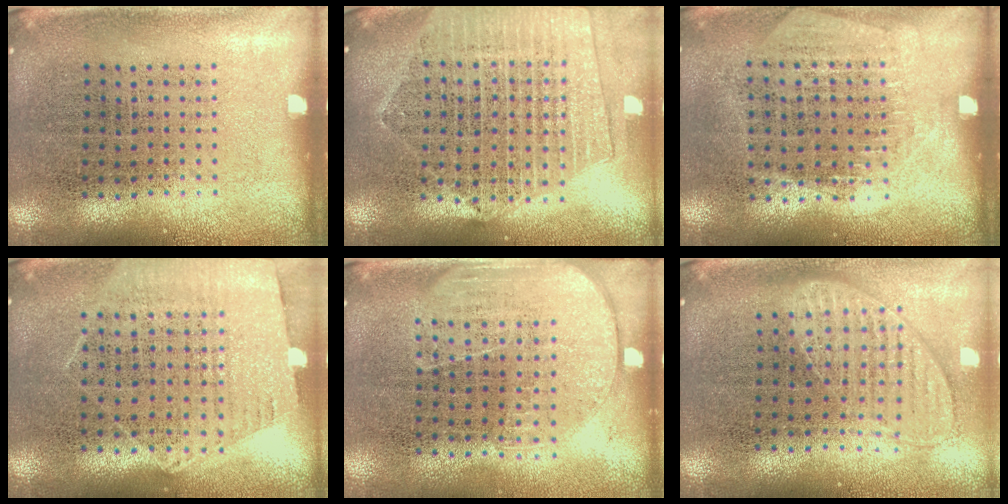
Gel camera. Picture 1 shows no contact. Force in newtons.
{"total": 2.0, "press": 1.9, "slide": 0.9}
{"total": 1.3, "press": 1.2, "slide": 0.6}
{"total": 1.2, "press": 1.1, "slide": 0.5}
{"total": 1.7, "press": 1.5, "slide": 0.9}
{"total": 1.0, "press": 1.0, "slide": 0.2}